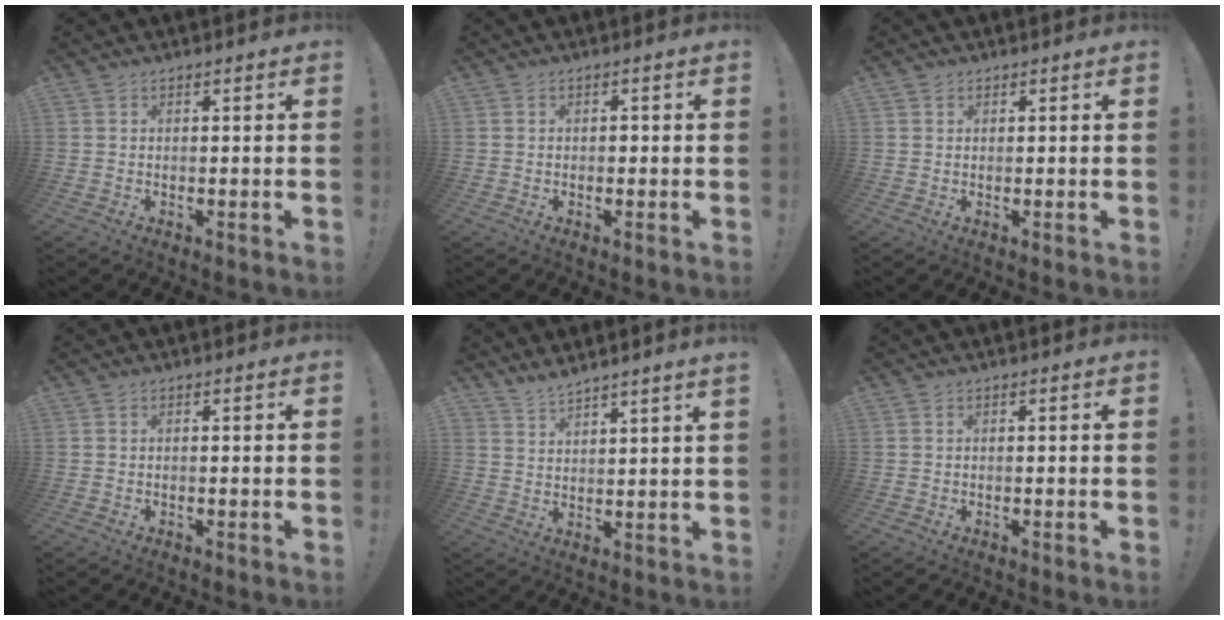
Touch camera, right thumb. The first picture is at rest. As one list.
[{"total": 0.9, "force": [-0.6, 0.6, 0.4], "torque": [-0.013, 0.004, -0.010]}, {"total": 0.9, "force": [0.6, 0.7, 0.0], "torque": [0.004, -0.001, 0.012]}, {"total": 0.6, "force": [-0.5, -0.1, 0.3], "torque": [-0.011, 0.002, -0.007]}, {"total": 4.3, "force": [4.1, -0.5, 1.1], "torque": [-0.028, -0.027, 0.075]}, {"total": 0.0}]